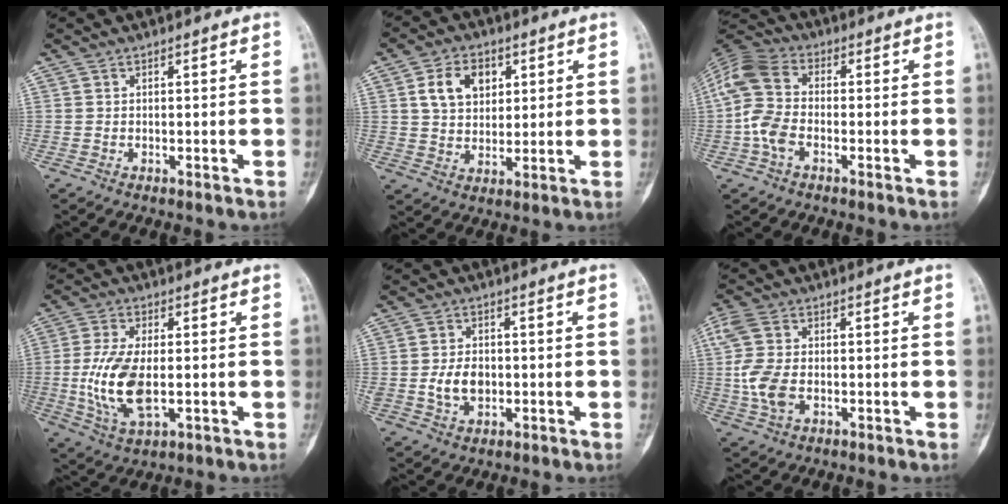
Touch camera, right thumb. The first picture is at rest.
{"total": 8.9, "force": [3.1, 6.3, 5.4], "torque": [-0.067, -0.007, 0.056]}
{"total": 9.7, "force": [-2.1, 6.1, 7.3], "torque": [-0.162, 0.022, -0.055]}
{"total": 12.3, "force": [-1.2, 6.0, 10.6], "torque": [-0.218, -0.008, -0.018]}
{"total": 6.3, "force": [-0.6, 4.5, 4.3], "torque": [-0.067, 0.000, -0.007]}
{"total": 8.2, "force": [-0.7, 5.1, 6.3], "torque": [-0.157, 0.003, -0.016]}